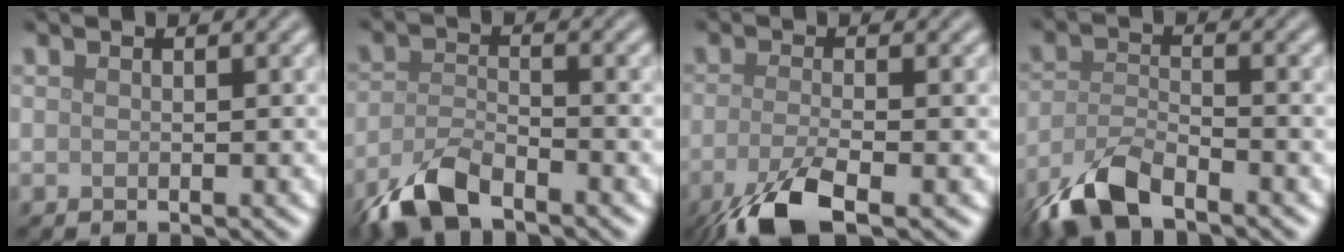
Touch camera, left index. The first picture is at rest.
{"total": 5.0, "force": [-3.9, 1.5, 2.7], "torque": [-0.057, -0.007, -0.083]}
{"total": 6.2, "force": [-3.5, 1.8, 4.8], "torque": [-0.092, -0.010, -0.074]}
{"total": 5.6, "force": [-4.3, 1.7, 3.1], "torque": [-0.063, -0.006, -0.092]}